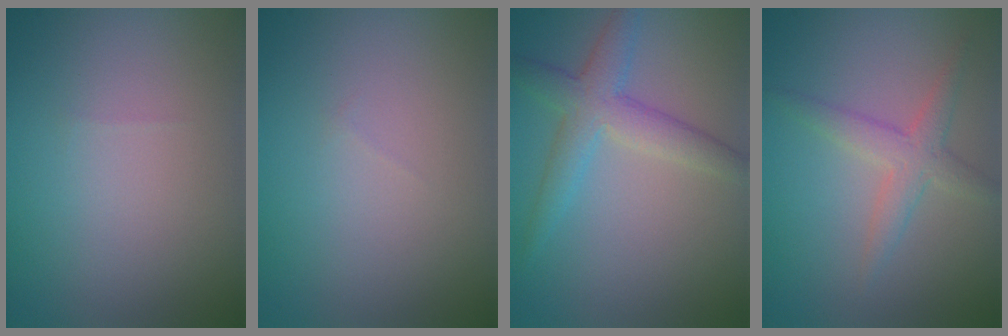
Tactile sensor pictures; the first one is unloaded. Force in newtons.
{"total": 0.0}
{"total": 3.8, "press": 3.8, "slide": 0.2}
{"total": 2.6, "press": 2.6, "slide": 0.1}